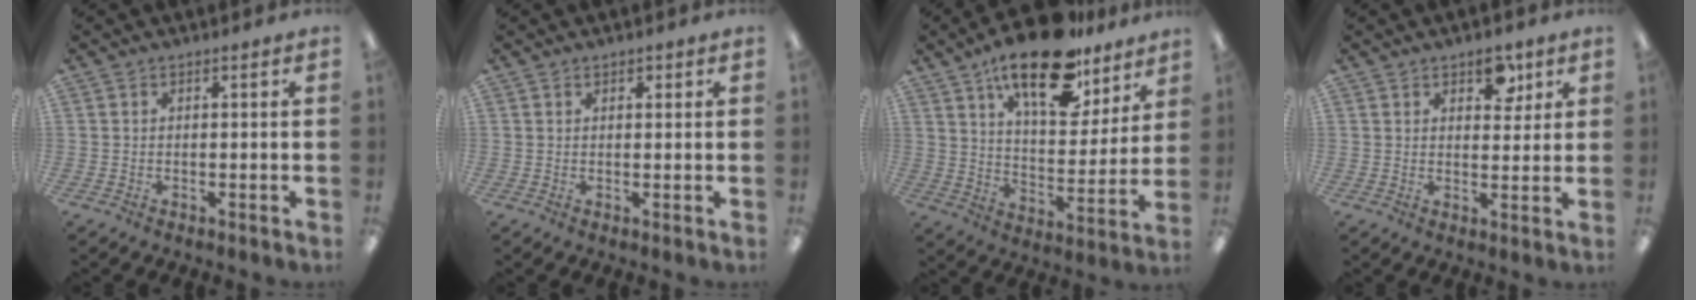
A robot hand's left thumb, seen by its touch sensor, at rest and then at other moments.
{"total": 1.1, "force": [0.7, 0.7, 0.5], "torque": [-0.002, 0.000, 0.010]}
{"total": 20.9, "force": [14.3, 8.6, 12.5], "torque": [-0.197, -0.076, 0.240]}
{"total": 6.0, "force": [3.7, 3.5, 3.3], "torque": [-0.026, -0.011, 0.058]}